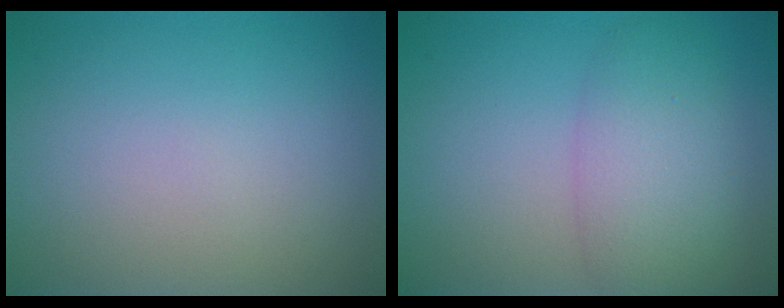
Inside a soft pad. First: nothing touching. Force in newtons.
{"total": 3.6, "press": 3.6, "slide": 0.2}